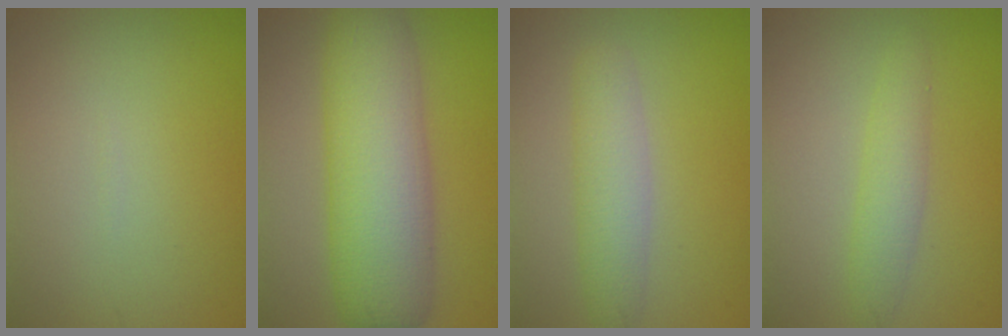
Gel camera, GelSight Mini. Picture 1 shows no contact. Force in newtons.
{"total": 9.7, "press": 9.7, "slide": 0.3}
{"total": 3.5, "press": 3.5, "slide": 0.1}
{"total": 2.5, "press": 2.5, "slide": 0.1}